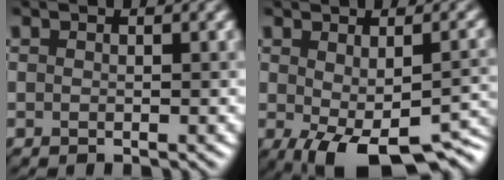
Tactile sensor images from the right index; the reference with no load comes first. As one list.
[{"total": 7.8, "force": [-3.3, 3.2, 6.3], "torque": [-0.100, -0.032, -0.029]}]